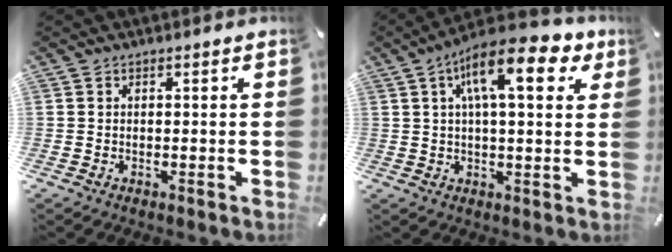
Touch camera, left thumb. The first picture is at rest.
{"total": 15.1, "force": [6.4, 5.5, 12.6], "torque": [-0.197, -0.010, 0.100]}